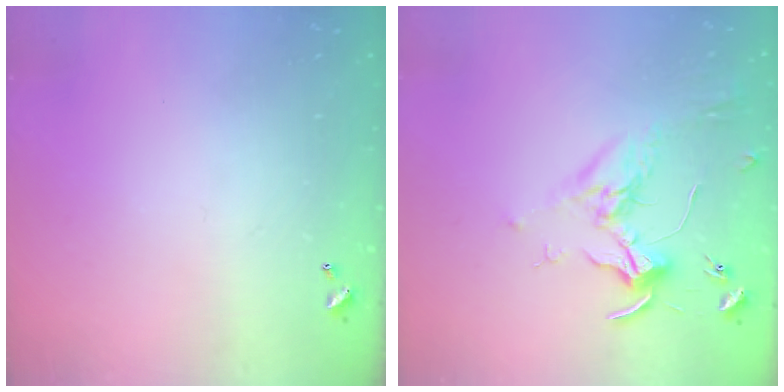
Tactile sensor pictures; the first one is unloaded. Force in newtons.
{"total": 1.7, "press": 1.5, "slide": 0.7}